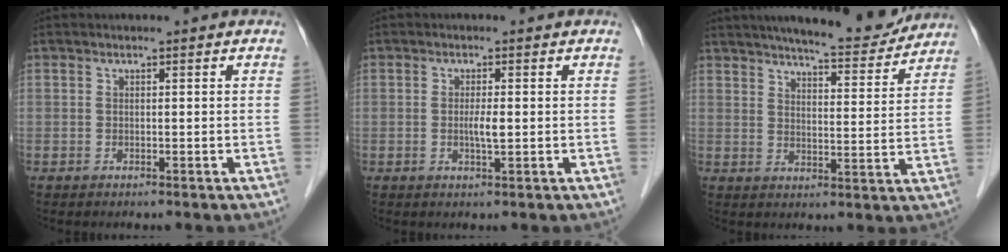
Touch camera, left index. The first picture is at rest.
{"total": 2.0, "force": [-0.1, 0.2, 2.0], "torque": [-0.040, -0.002, 0.000]}
{"total": 13.3, "force": [12.1, 1.8, 5.2], "torque": [-0.072, -0.007, 0.160]}